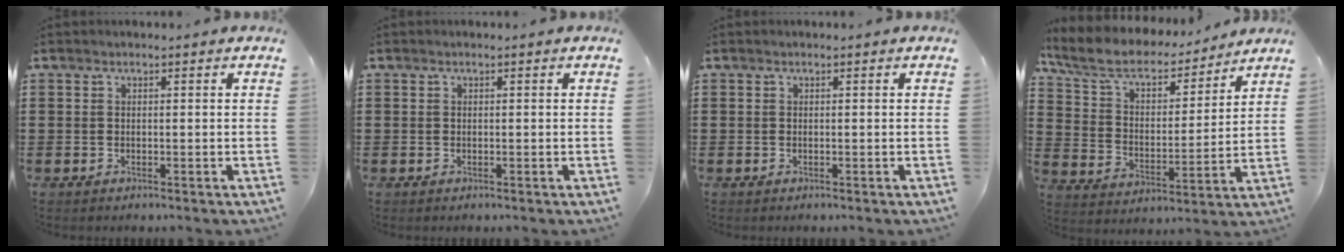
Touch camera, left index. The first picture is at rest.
{"total": 0.0}
{"total": 0.0}
{"total": 8.0, "force": [6.6, 2.9, 3.6], "torque": [-0.100, -0.036, 0.112]}